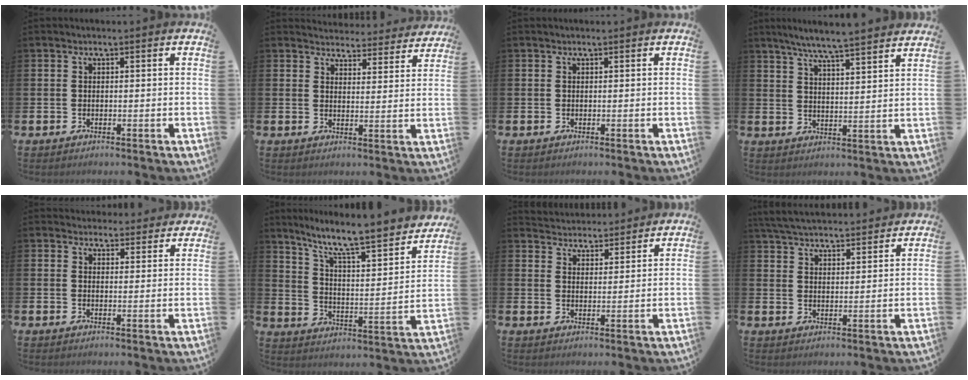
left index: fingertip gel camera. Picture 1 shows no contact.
{"total": 4.1, "force": [4.0, 0.9, -0.1], "torque": [-0.001, -0.034, 0.068]}
{"total": 0.0}
{"total": 6.3, "force": [6.0, -0.5, 1.8], "torque": [-0.060, -0.030, 0.106]}
{"total": 3.5, "force": [3.4, 1.0, -0.4], "torque": [0.007, -0.018, 0.061]}
{"total": 8.5, "force": [7.4, 1.1, 4.1], "torque": [-0.110, -0.058, 0.119]}
{"total": 4.1, "force": [4.0, 0.7, -0.6], "torque": [-0.007, -0.023, 0.073]}
{"total": 4.9, "force": [4.8, 0.5, 0.5], "torque": [-0.029, -0.025, 0.088]}